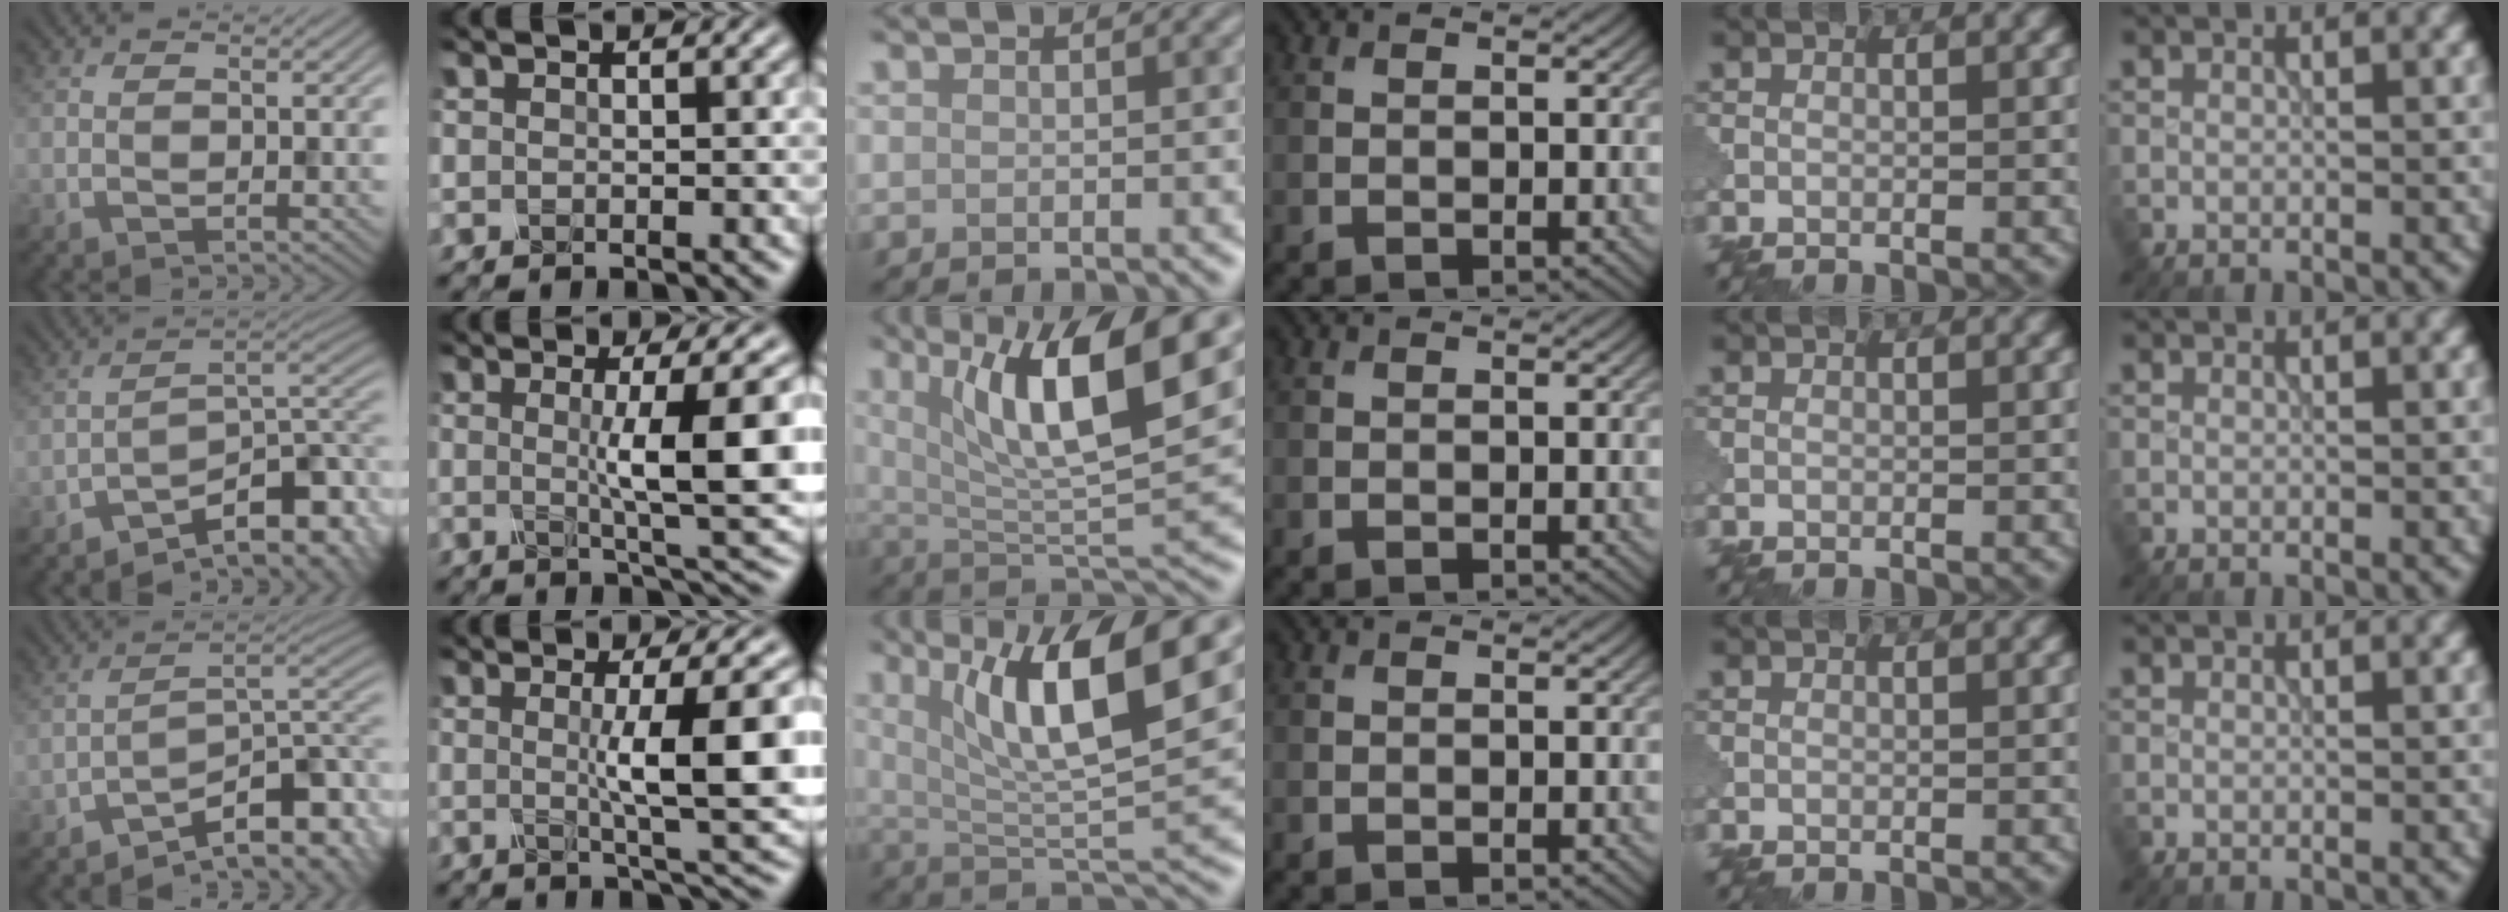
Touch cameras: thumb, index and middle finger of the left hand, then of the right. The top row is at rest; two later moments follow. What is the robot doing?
{"motion": "shake", "object": "salt shaker"}